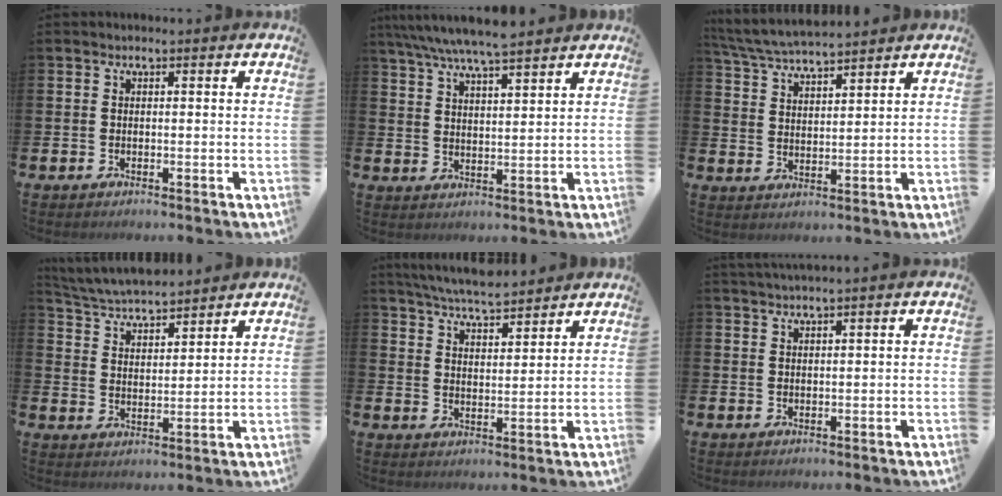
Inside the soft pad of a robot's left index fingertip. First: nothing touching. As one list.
[{"total": 6.9, "force": [6.5, 0.5, 2.2], "torque": [-0.056, -0.026, 0.116]}, {"total": 5.5, "force": [5.4, 0.3, 1.0], "torque": [-0.040, -0.027, 0.096]}, {"total": 5.3, "force": [5.2, 0.6, 0.6], "torque": [-0.034, -0.034, 0.092]}, {"total": 6.1, "force": [6.0, 0.5, 1.1], "torque": [-0.043, -0.030, 0.107]}, {"total": 1.6, "force": [1.5, -0.4, 0.4], "torque": [-0.009, -0.001, 0.029]}]